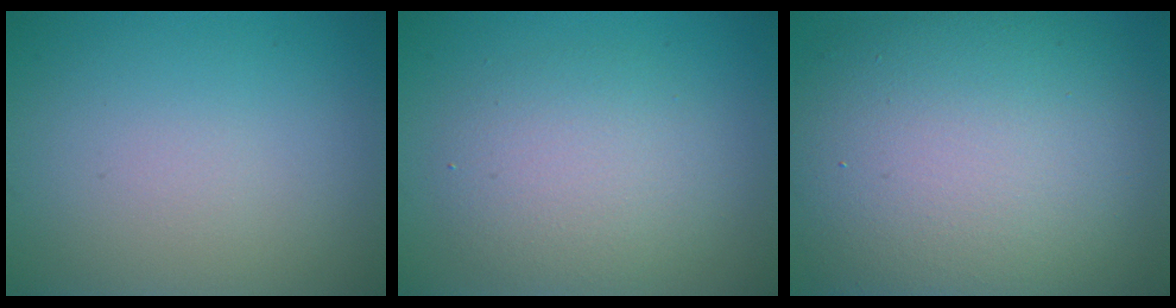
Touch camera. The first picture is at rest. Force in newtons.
{"total": 4.2, "press": 4.2, "slide": 0.3}
{"total": 14.2, "press": 14.1, "slide": 1.2}